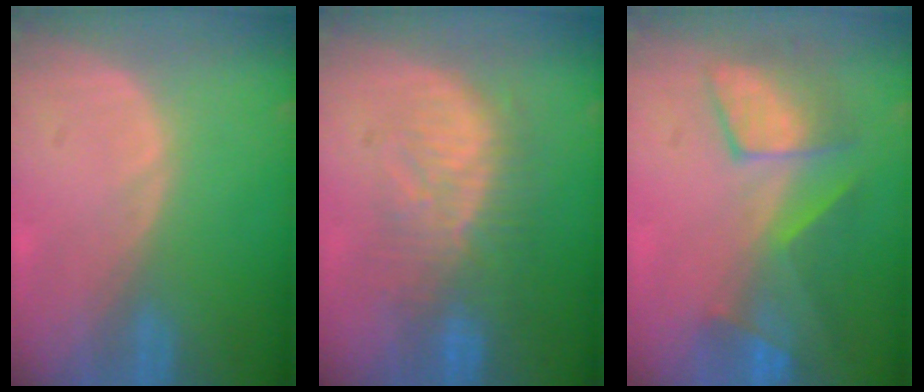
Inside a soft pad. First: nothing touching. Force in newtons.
{"total": 9.3, "press": 8.8, "slide": 3.1}
{"total": 8.0, "press": 7.9, "slide": 1.7}